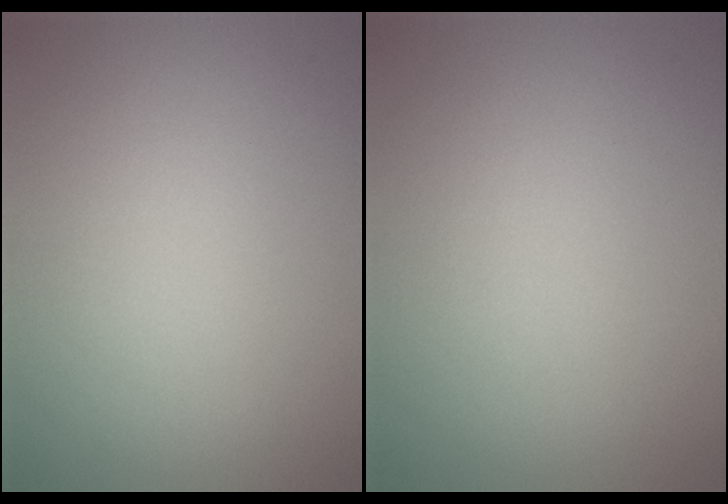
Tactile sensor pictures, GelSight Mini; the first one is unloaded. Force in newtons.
{"total": 0.0}